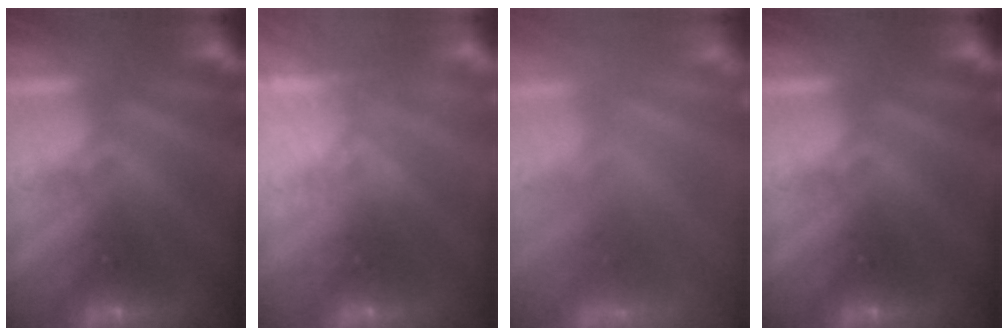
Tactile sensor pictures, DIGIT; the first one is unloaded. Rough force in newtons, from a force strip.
{"total": 2.3}
{"total": 7.4}
{"total": 0.0}